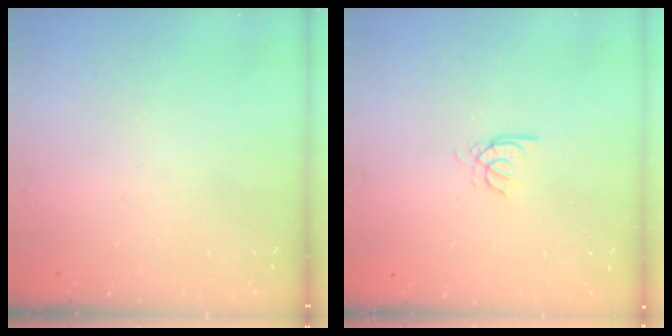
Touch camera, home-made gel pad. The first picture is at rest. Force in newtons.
{"total": 2.6, "press": 2.6, "slide": 0.4}